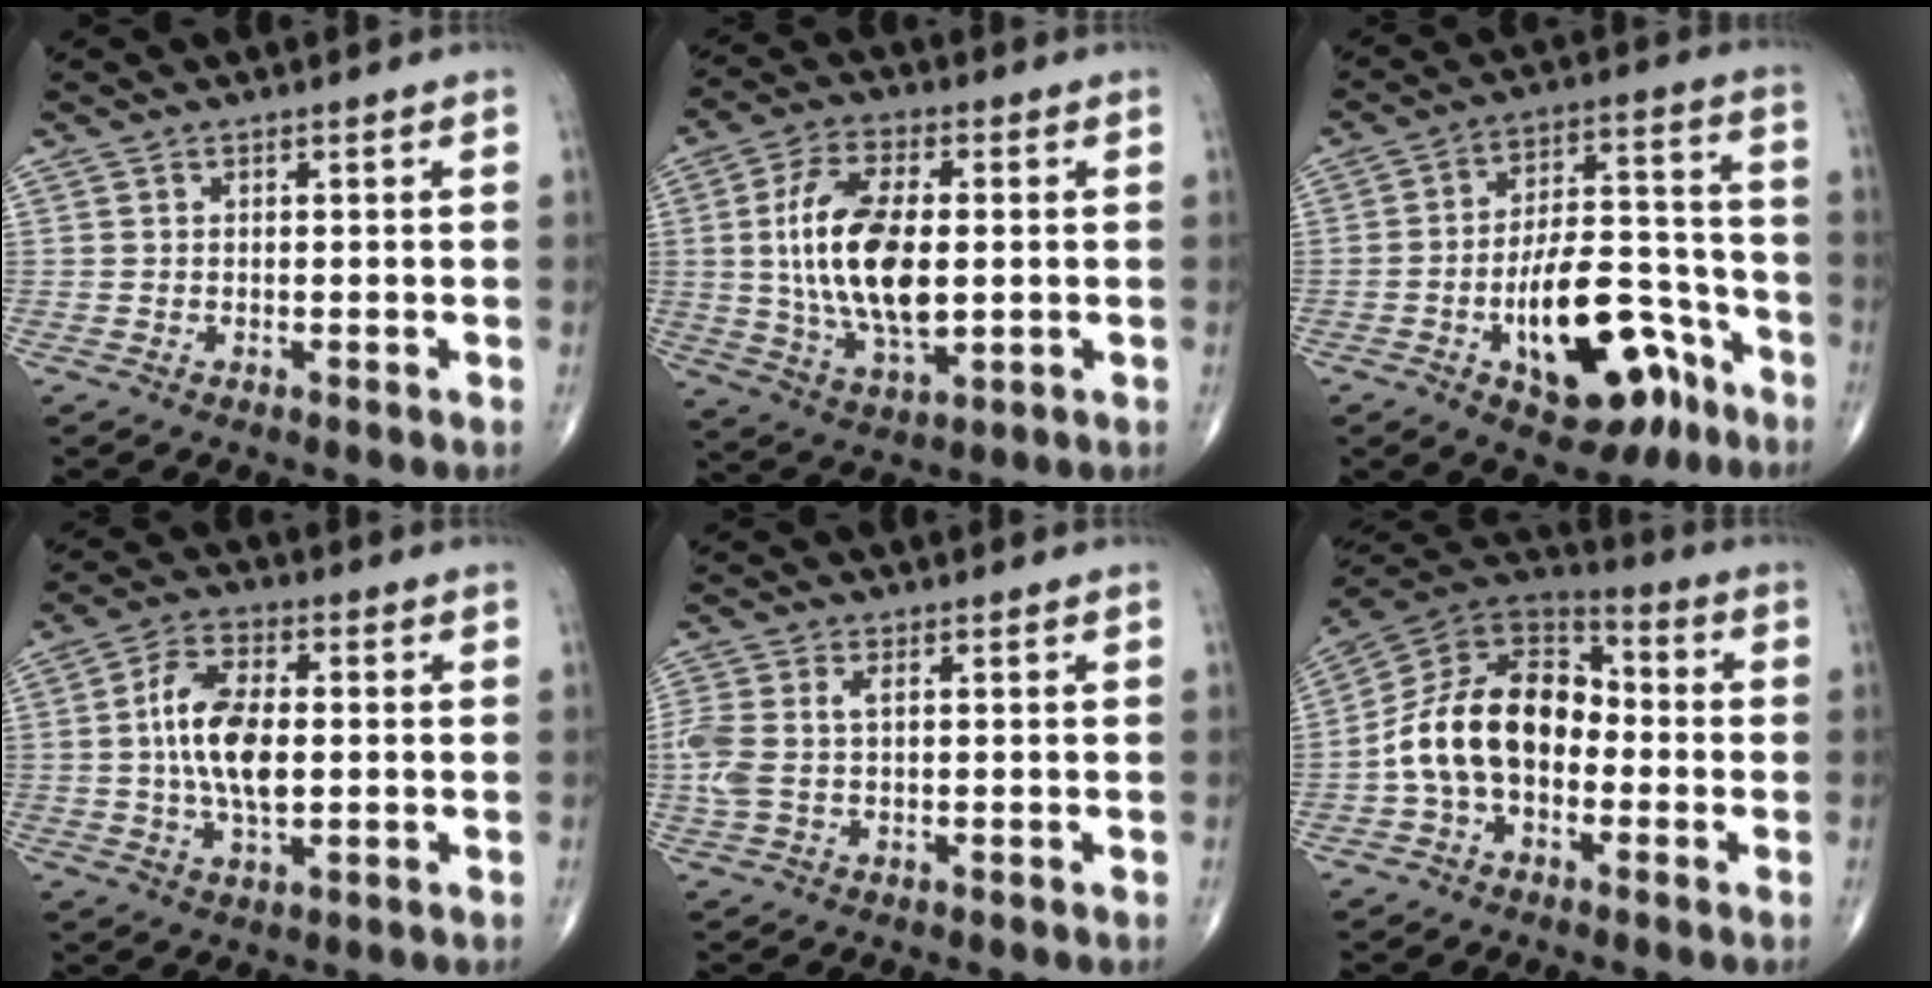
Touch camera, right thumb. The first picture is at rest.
{"total": 17.0, "force": [0.7, 8.1, 14.9], "torque": [-0.286, -0.009, 0.017]}
{"total": 19.1, "force": [-8.7, 9.1, 14.4], "torque": [-0.191, 0.068, -0.123]}
{"total": 12.7, "force": [0.1, 6.3, 11.0], "torque": [-0.209, 0.007, -0.002]}
{"total": 5.8, "force": [0.4, 3.1, 4.9], "torque": [-0.149, 0.016, 0.010]}
{"total": 16.2, "force": [-2.6, 10.9, 11.7], "torque": [-0.190, 0.049, -0.057]}